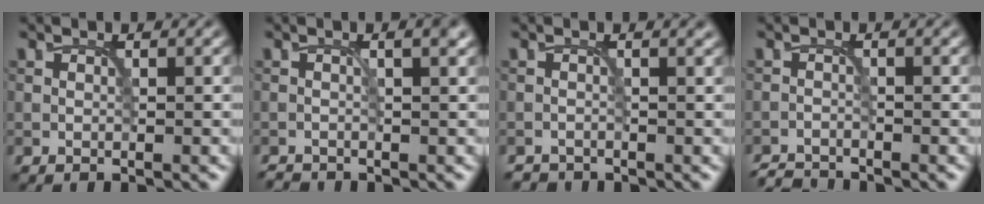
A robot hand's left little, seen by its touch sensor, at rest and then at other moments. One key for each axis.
{"total": 1.8, "fx": -0.7, "fy": 0.6, "fz": 1.5, "tx": -0.021, "ty": -0.002, "tz": -0.017}
{"total": 1.2, "fx": -1.1, "fy": 0.6, "fz": 0.1, "tx": 0.003, "ty": -0.009, "tz": -0.020}
{"total": 2.2, "fx": -2.1, "fy": 0.2, "fz": 0.3, "tx": 0.000, "ty": -0.005, "tz": -0.045}